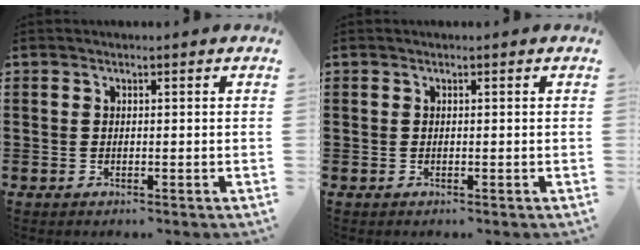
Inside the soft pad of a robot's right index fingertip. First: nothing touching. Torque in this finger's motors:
{"motor_torque": [1.34, 0.79, 0.00, 0.00]}